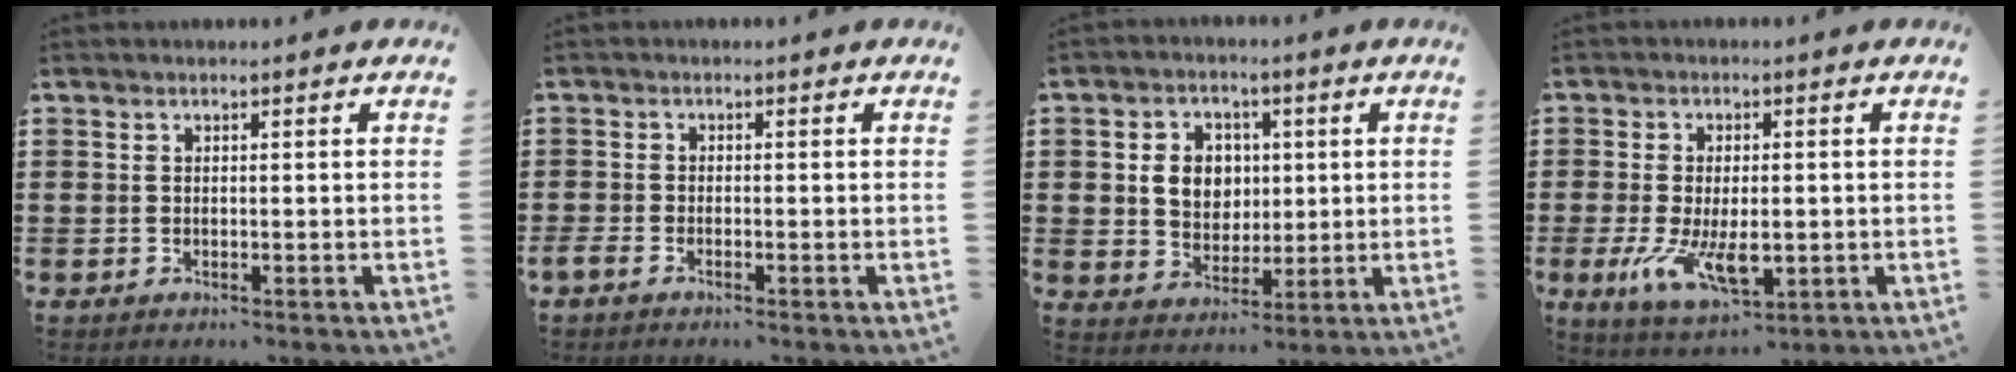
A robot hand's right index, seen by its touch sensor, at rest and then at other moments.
{"total": 1.1, "force": [-1.0, 0.2, 0.5], "torque": [-0.011, -0.002, -0.018]}
{"total": 6.4, "force": [1.0, 5.5, 3.1], "torque": [-0.066, 0.013, 0.012]}
{"total": 8.3, "force": [-1.3, 3.9, 7.2], "torque": [-0.139, -0.006, -0.022]}